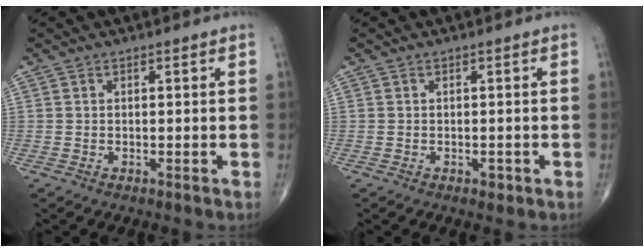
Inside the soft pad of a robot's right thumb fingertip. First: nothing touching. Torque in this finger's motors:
{"motor_torque": [0.07, 0.03, -0.01, -0.21, -0.04]}